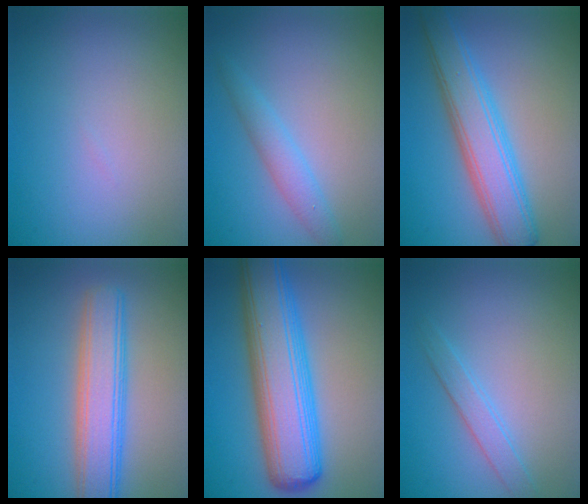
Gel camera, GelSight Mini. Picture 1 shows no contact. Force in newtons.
{"total": 2.2, "press": 2.2, "slide": 0.3}
{"total": 6.3, "press": 6.3, "slide": 0.1}
{"total": 6.1, "press": 6.1, "slide": 0.2}
{"total": 10.4, "press": 10.4, "slide": 0.2}
{"total": 1.8, "press": 1.8, "slide": 0.0}